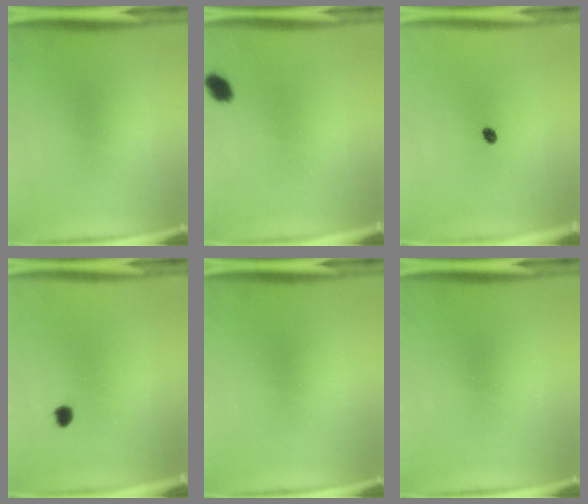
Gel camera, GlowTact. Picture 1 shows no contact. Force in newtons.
{"total": 2.8}
{"total": 1.7}
{"total": 1.7}
{"total": 0.0}
{"total": 0.0}